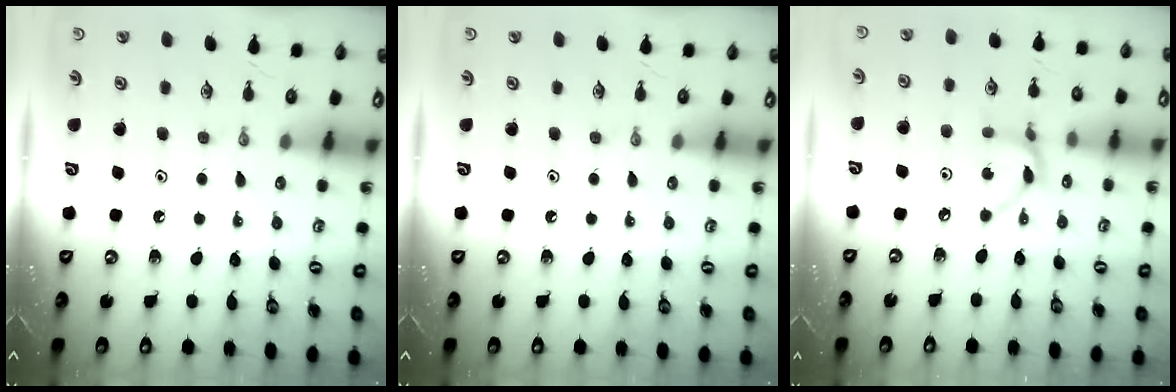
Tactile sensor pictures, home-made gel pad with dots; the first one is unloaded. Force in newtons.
{"total": 0.0}
{"total": 5.9, "press": 5.9, "slide": 0.3}